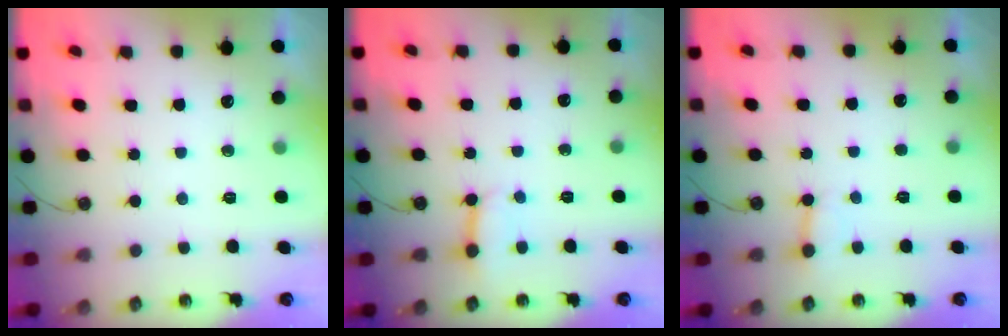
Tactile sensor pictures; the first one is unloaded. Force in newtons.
{"total": 3.0, "press": 2.9, "slide": 0.4}
{"total": 4.0, "press": 4.0, "slide": 0.5}